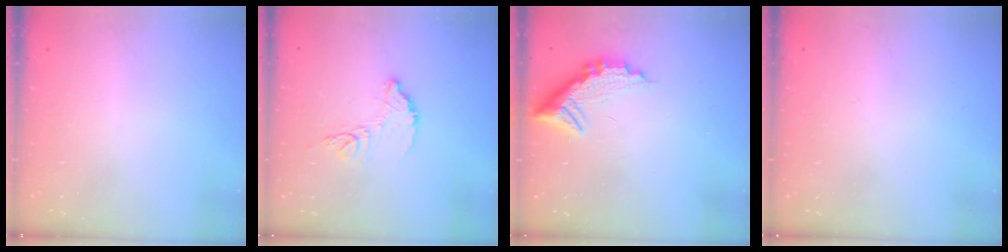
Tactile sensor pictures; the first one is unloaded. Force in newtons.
{"total": 8.9, "press": 8.9, "slide": 0.6}
{"total": 12.4, "press": 12.4, "slide": 0.9}
{"total": 4.2, "press": 4.2, "slide": 0.2}